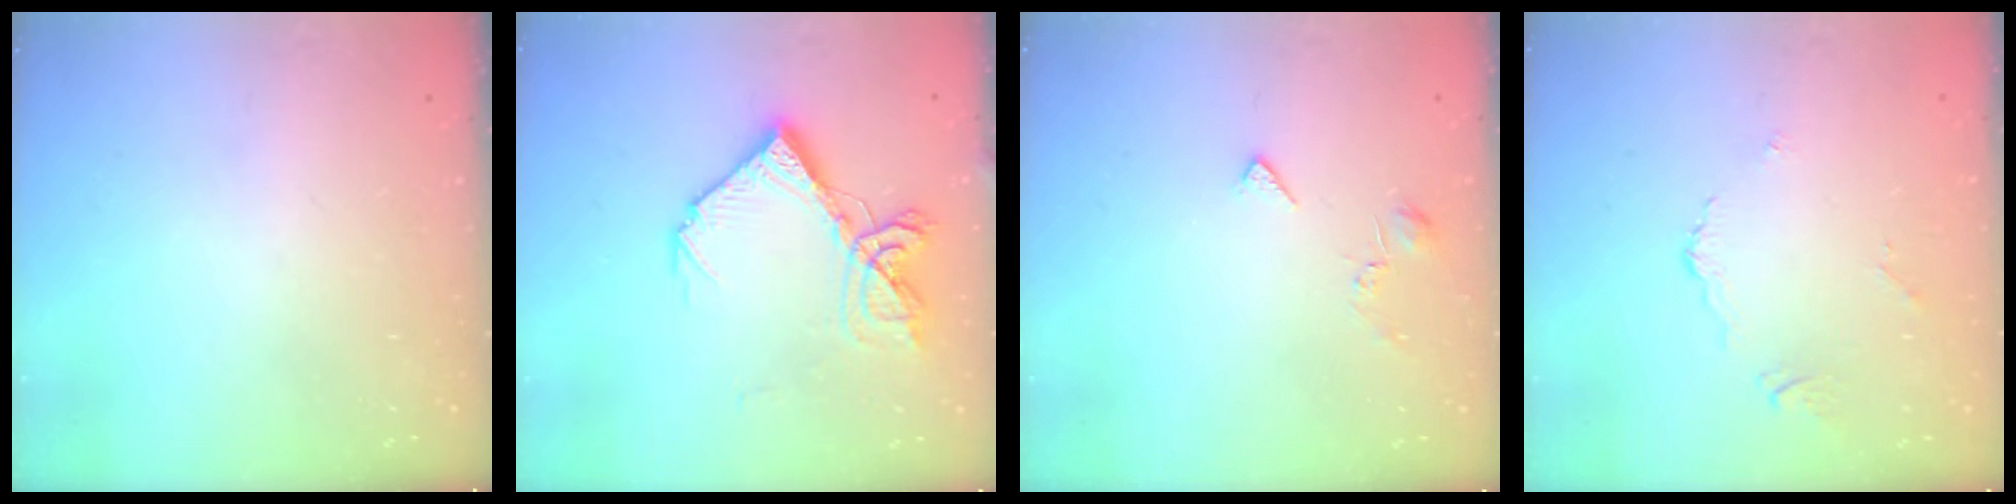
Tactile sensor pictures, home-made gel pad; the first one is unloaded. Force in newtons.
{"total": 15.6, "press": 15.5, "slide": 1.8}
{"total": 4.4, "press": 4.3, "slide": 0.7}
{"total": 3.1, "press": 3.0, "slide": 0.8}